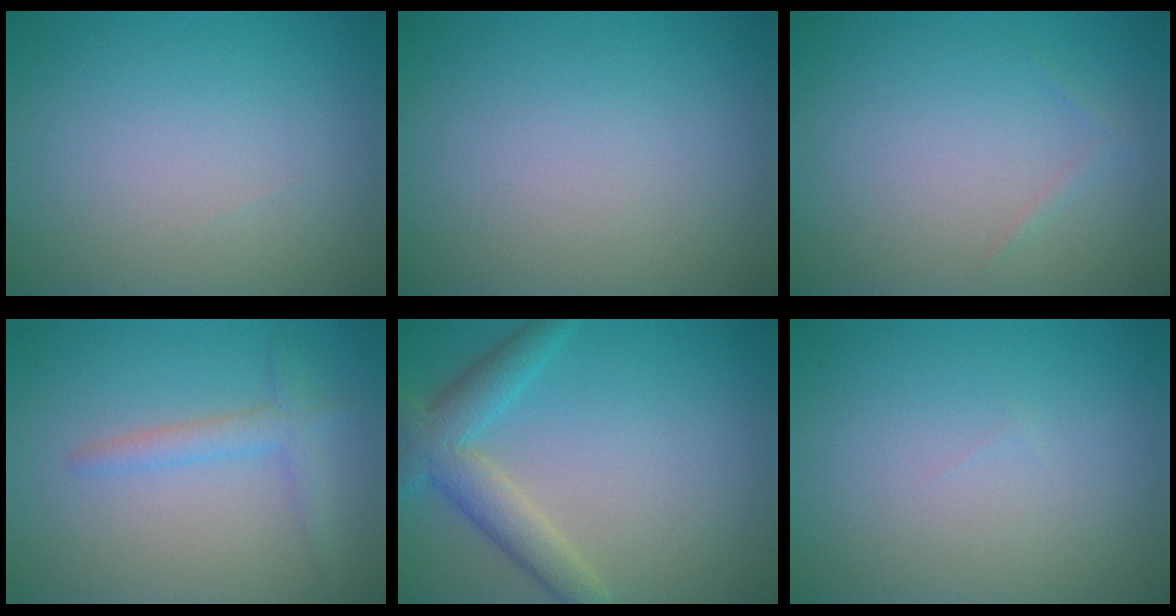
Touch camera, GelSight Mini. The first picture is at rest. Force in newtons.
{"total": 0.0}
{"total": 0.5, "press": 0.5, "slide": 0.0}
{"total": 2.1, "press": 2.1, "slide": 0.1}
{"total": 4.3, "press": 4.3, "slide": 0.2}
{"total": 0.0}